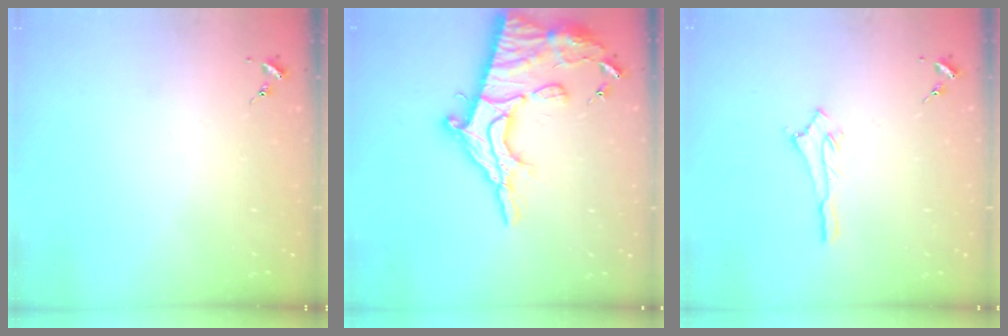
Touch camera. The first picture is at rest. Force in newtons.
{"total": 24.8, "press": 24.7, "slide": 2.4}
{"total": 3.7, "press": 3.7, "slide": 0.2}